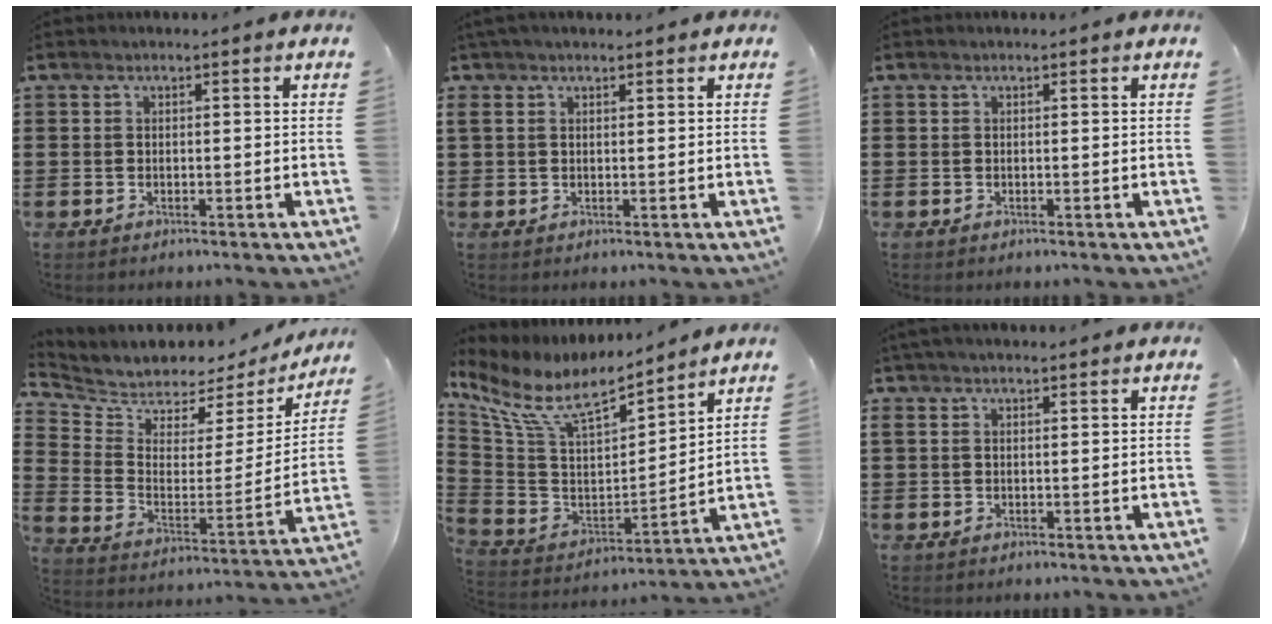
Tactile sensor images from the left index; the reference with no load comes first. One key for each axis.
{"total": 1.8, "fx": 1.2, "fy": 0.7, "fz": 1.3, "tx": -0.029, "ty": 0.005, "tz": 0.021}
{"total": 0.0}
{"total": 4.6, "fx": 4.3, "fy": 1.7, "fz": -0.2, "tx": -0.034, "ty": -0.044, "tz": 0.071}
{"total": 10.0, "fx": 7.4, "fy": 3.2, "fz": 5.9, "tx": -0.148, "ty": -0.047, "tz": 0.125}
{"total": 1.5, "fx": 0.9, "fy": 0.4, "fz": 1.1, "tx": -0.024, "ty": 0.003, "tz": 0.017}